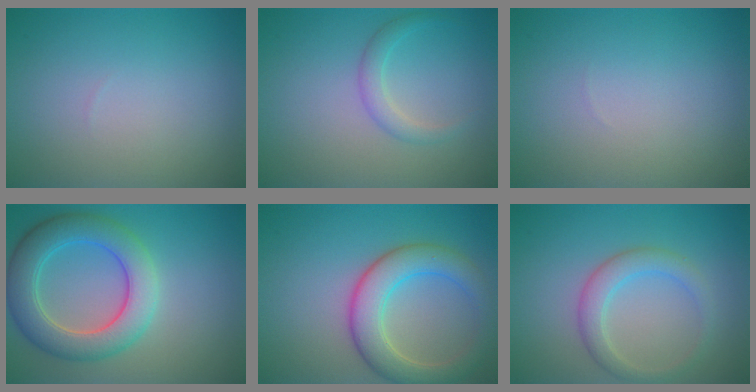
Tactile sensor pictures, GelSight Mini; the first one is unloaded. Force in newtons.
{"total": 1.7, "press": 1.7, "slide": 0.1}
{"total": 0.0}
{"total": 6.6, "press": 6.5, "slide": 0.3}
{"total": 5.8, "press": 5.7, "slide": 0.3}
{"total": 2.8, "press": 2.8, "slide": 0.1}